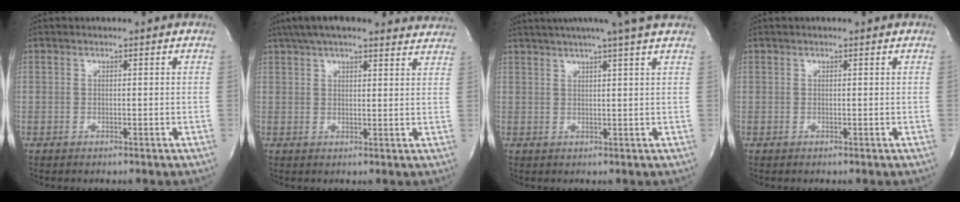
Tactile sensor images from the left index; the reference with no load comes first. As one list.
[{"total": 20.1, "force": [17.8, 3.9, 8.6], "torque": [-0.135, 0.039, 0.228]}, {"total": 11.1, "force": [9.1, -1.1, 6.2], "torque": [-0.104, 0.014, 0.111]}, {"total": 0.5, "force": [0.5, 0.0, 0.3], "torque": [-0.006, 0.010, 0.008]}]